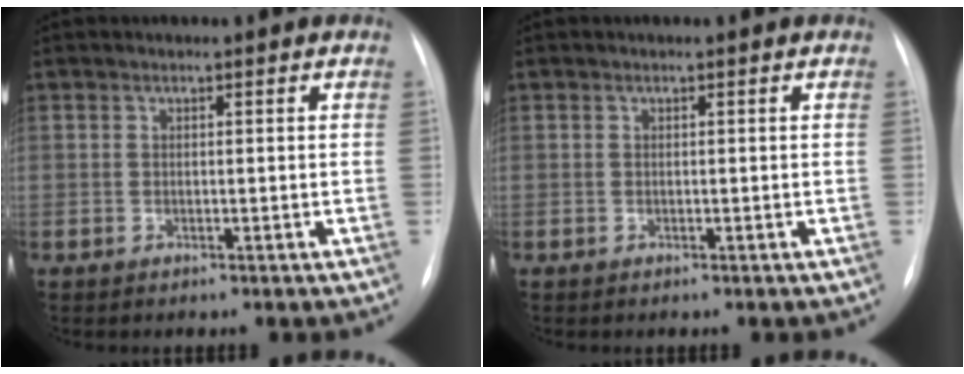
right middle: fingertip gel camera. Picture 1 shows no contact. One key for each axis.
{"total": 0.0}